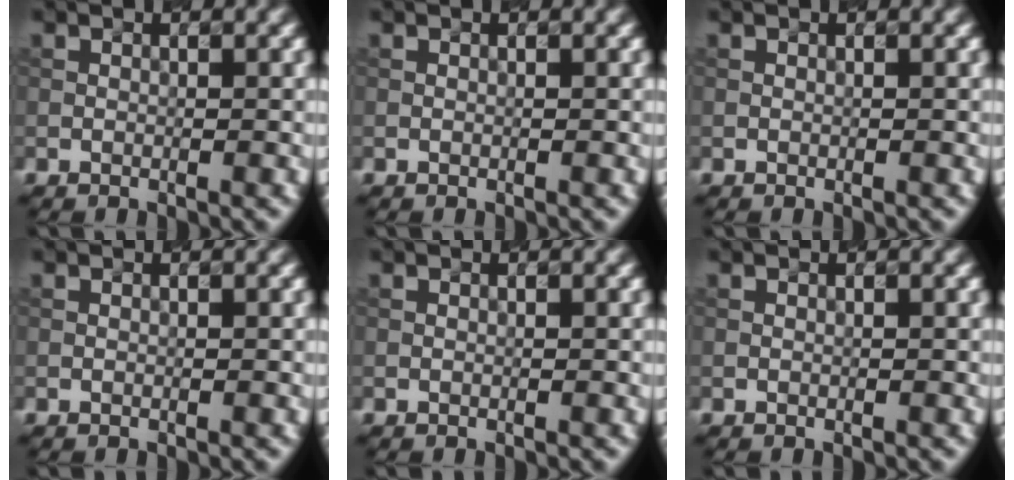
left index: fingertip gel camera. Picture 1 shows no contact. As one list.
[{"total": 0.0}, {"total": 0.0}, {"total": 0.0}, {"total": 0.0}, {"total": 0.0}]